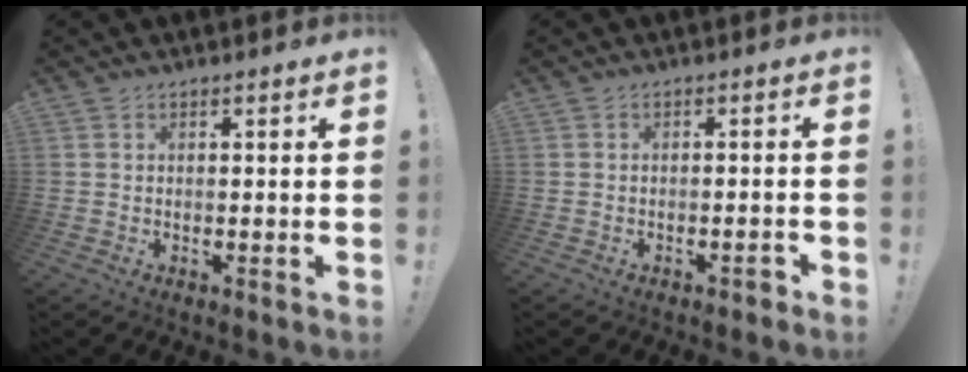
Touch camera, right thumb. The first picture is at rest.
{"total": 1.9, "force": [-1.2, 0.5, 1.4], "torque": [-0.022, 0.009, -0.020]}